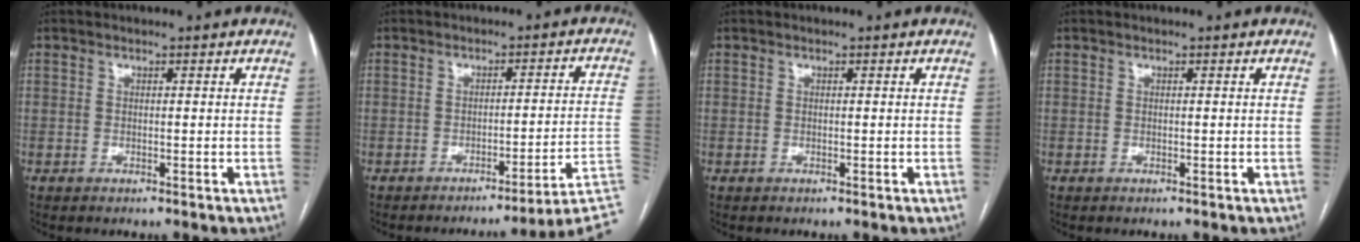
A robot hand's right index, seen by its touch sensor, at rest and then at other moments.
{"total": 11.5, "force": [-9.6, -3.5, 5.4], "torque": [-0.015, 0.011, -0.111]}
{"total": 0.0}
{"total": 0.0}